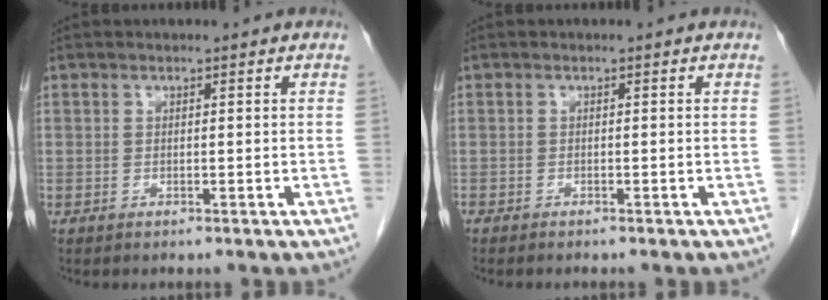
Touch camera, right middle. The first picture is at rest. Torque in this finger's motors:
{"motor_torque": [0.00, 0.03, 0.02, 0.01]}